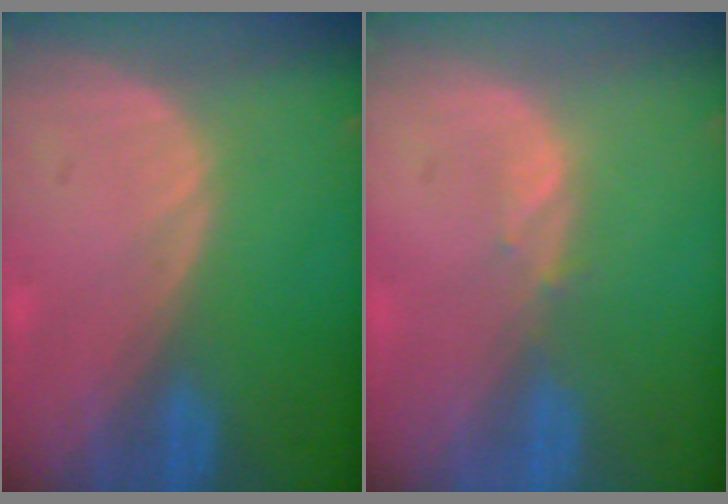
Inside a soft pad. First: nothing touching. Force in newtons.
{"total": 0.8, "press": 0.8, "slide": 0.3}